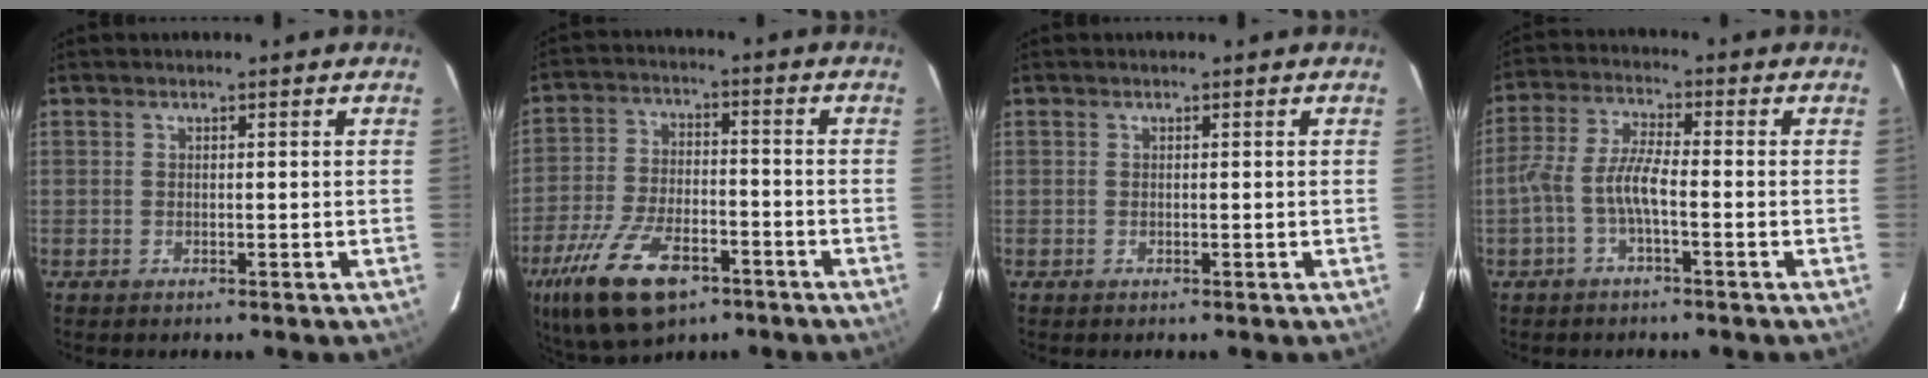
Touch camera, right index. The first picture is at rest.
{"total": 17.6, "force": [-10.2, 8.5, 11.4], "torque": [-0.253, -0.027, -0.180]}
{"total": 0.0}
{"total": 5.9, "force": [-2.1, 1.1, 5.4], "torque": [-0.123, 0.012, -0.041]}